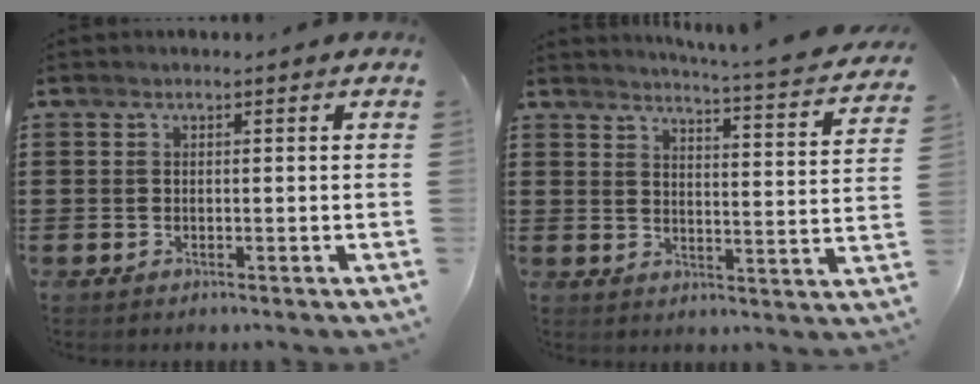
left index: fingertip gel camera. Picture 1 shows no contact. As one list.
[{"total": 4.3, "force": [4.0, -0.8, 1.3], "torque": [-0.028, -0.041, 0.059]}]